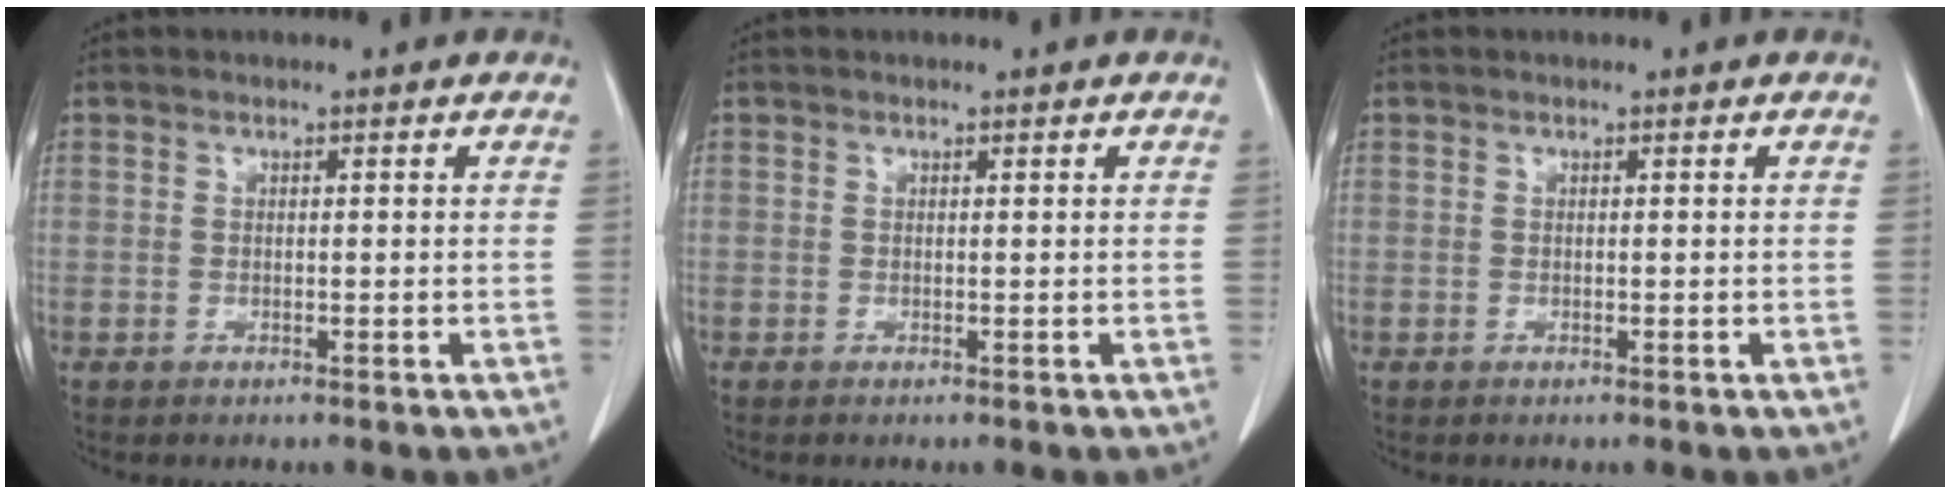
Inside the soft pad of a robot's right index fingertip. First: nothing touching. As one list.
[{"total": 0.0}, {"total": 0.0}]